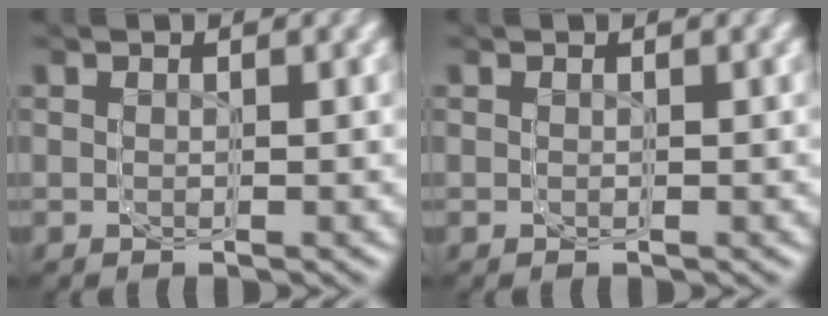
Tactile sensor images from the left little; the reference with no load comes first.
{"total": 0.0}